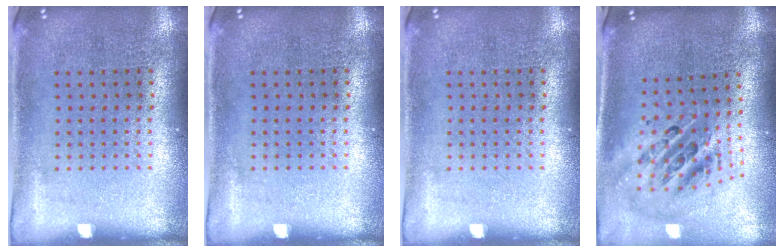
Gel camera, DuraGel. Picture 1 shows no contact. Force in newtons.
{"total": 0.0}
{"total": 0.0}
{"total": 2.5, "press": 1.7, "slide": 1.8}